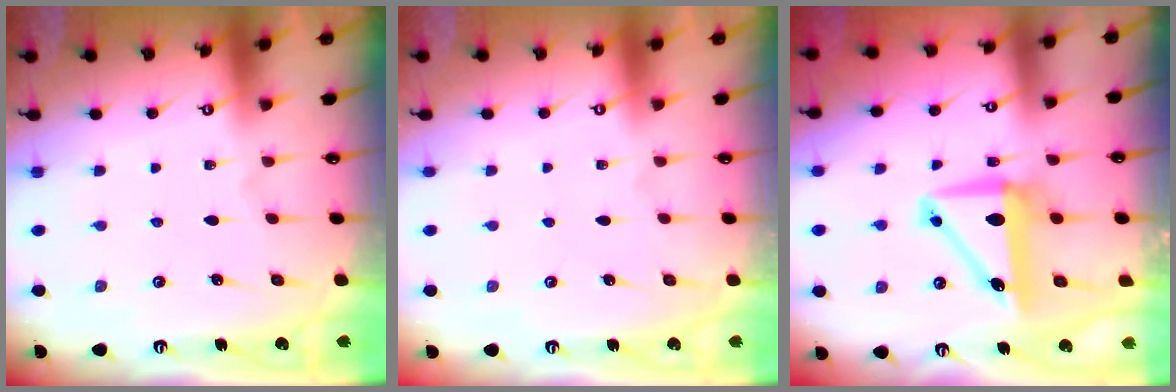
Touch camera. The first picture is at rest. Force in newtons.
{"total": 0.0}
{"total": 8.9, "press": 8.7, "slide": 2.0}